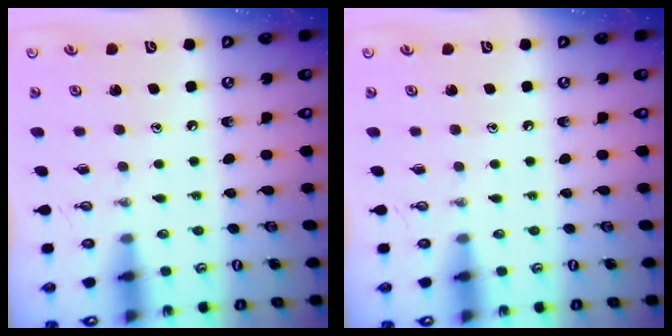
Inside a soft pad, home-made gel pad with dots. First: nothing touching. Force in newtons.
{"total": 0.0}